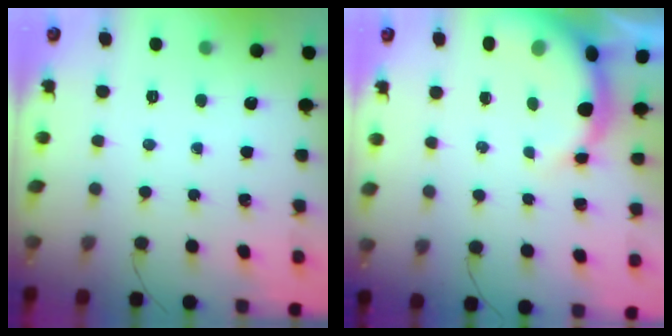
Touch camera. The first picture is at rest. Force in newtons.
{"total": 8.0, "press": 7.8, "slide": 1.4}